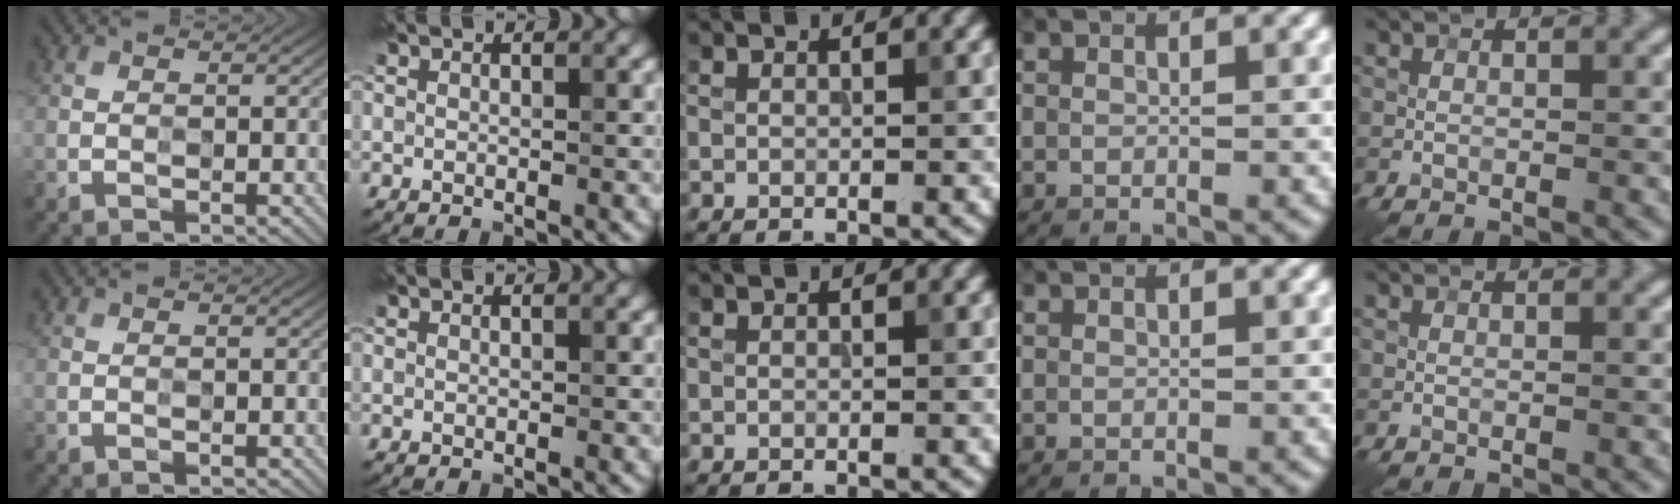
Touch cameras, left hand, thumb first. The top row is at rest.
{}